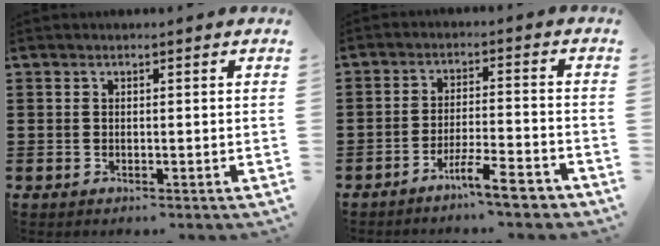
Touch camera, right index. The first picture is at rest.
{"total": 7.0, "force": [-5.8, 0.3, 3.8], "torque": [-0.063, -0.002, -0.105]}